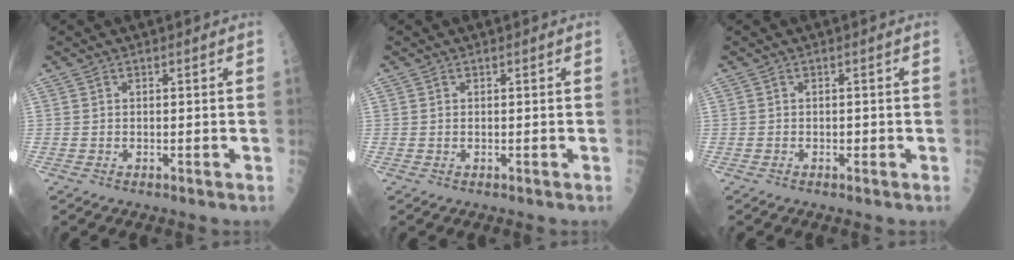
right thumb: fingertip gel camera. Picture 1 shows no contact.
{"total": 0.0}
{"total": 0.6, "force": [-0.2, 0.4, 0.4], "torque": [-0.001, 0.002, -0.004]}